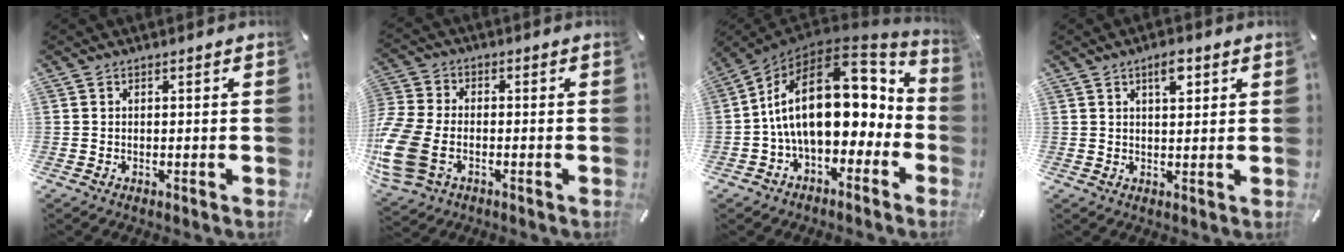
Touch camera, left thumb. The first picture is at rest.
{"total": 12.8, "force": [-4.1, 8.6, 8.6], "torque": [-0.192, 0.013, -0.071]}
{"total": 23.3, "force": [3.0, 13.6, 18.7], "torque": [-0.340, -0.021, 0.058]}
{"total": 4.5, "force": [2.2, 1.9, 3.4], "torque": [-0.051, -0.004, 0.032]}